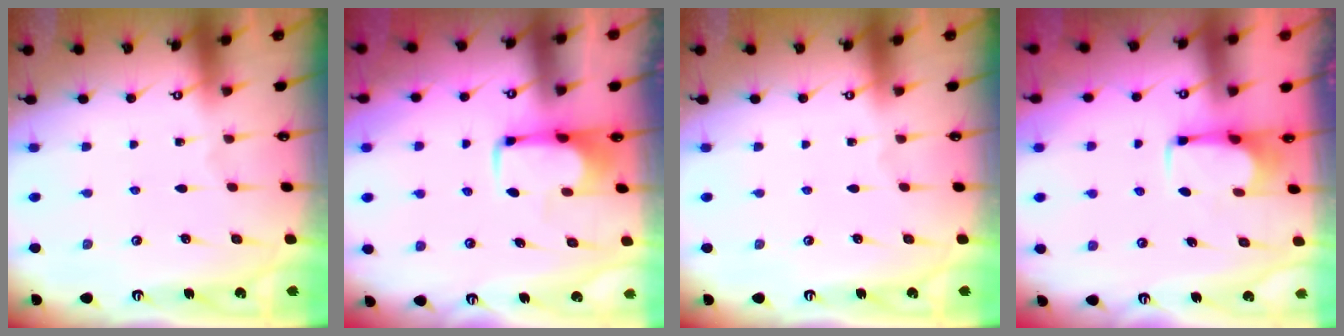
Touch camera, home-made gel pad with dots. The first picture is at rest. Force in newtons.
{"total": 1.7, "press": 1.7, "slide": 0.5}
{"total": 0.0}
{"total": 2.8, "press": 2.8, "slide": 0.5}